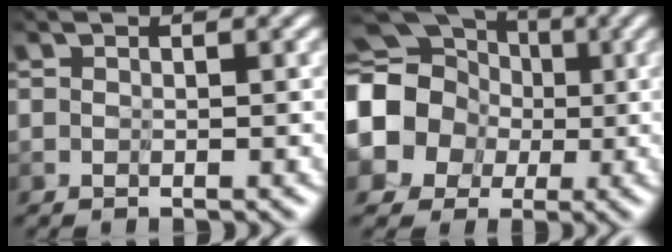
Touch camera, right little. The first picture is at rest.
{"total": 11.8, "force": [-0.1, 10.7, 4.8], "torque": [-0.153, 0.001, -0.034]}